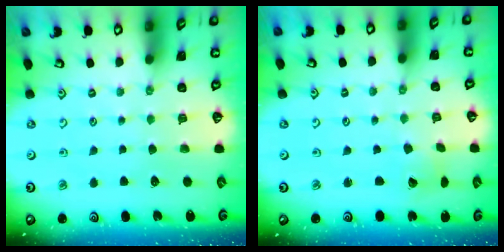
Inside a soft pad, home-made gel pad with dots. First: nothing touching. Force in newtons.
{"total": 2.2, "press": 2.2, "slide": 0.2}